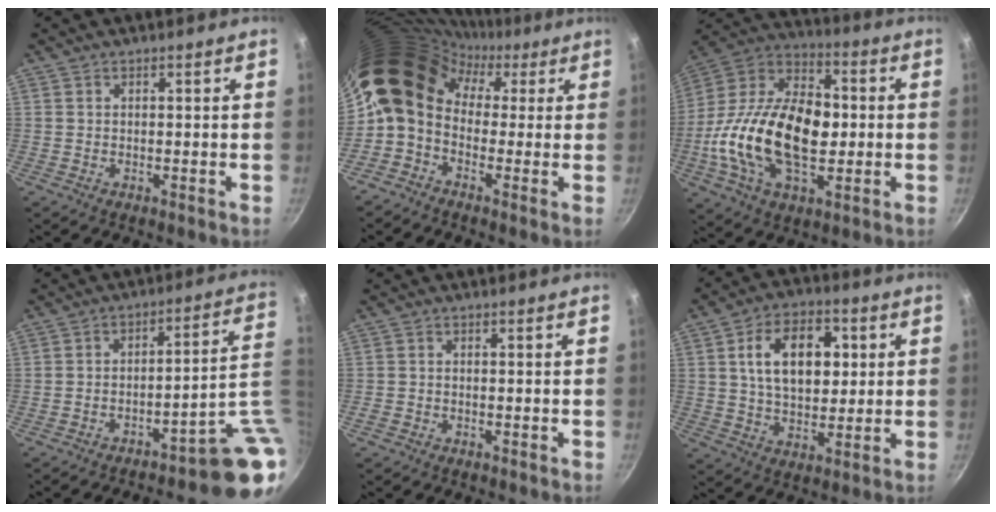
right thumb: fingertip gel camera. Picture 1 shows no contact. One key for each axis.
{"total": 15.0, "fx": 2.8, "fy": 11.8, "fz": 8.9, "tx": -0.150, "ty": 0.034, "tz": 0.021}
{"total": 25.7, "fx": -2.0, "fy": 15.3, "fz": 20.5, "tx": -0.357, "ty": 0.032, "tz": -0.048}
{"total": 12.2, "fx": -4.8, "fy": 2.4, "fz": 11.0, "tx": -0.098, "ty": 0.045, "tz": -0.066}
{"total": 0.9, "fx": -0.6, "fy": 0.6, "fz": 0.4, "tx": -0.015, "ty": 0.006, "tz": -0.015}
{"total": 14.6, "fx": 3.1, "fy": 9.3, "fz": 10.8, "tx": -0.144, "ty": 0.002, "tz": 0.047}